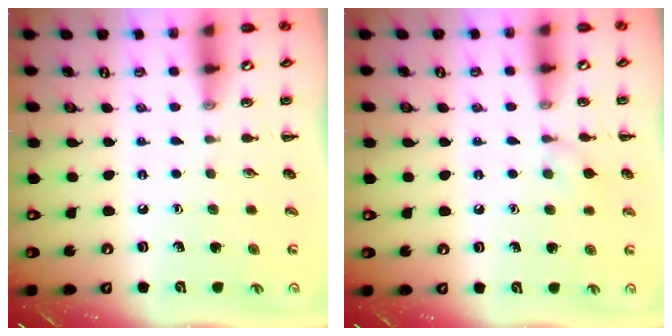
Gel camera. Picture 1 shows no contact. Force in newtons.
{"total": 5.6, "press": 5.2, "slide": 1.9}